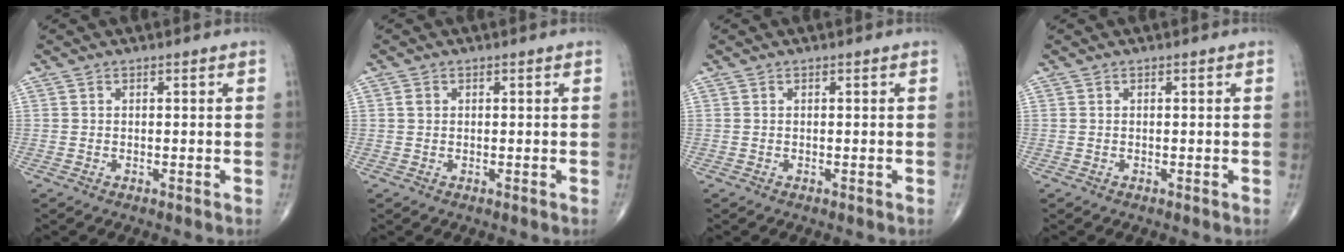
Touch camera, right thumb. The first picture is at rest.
{"total": 0.9, "force": [0.2, 0.8, 0.4], "torque": [-0.007, 0.002, 0.004]}
{"total": 0.0}
{"total": 0.0}